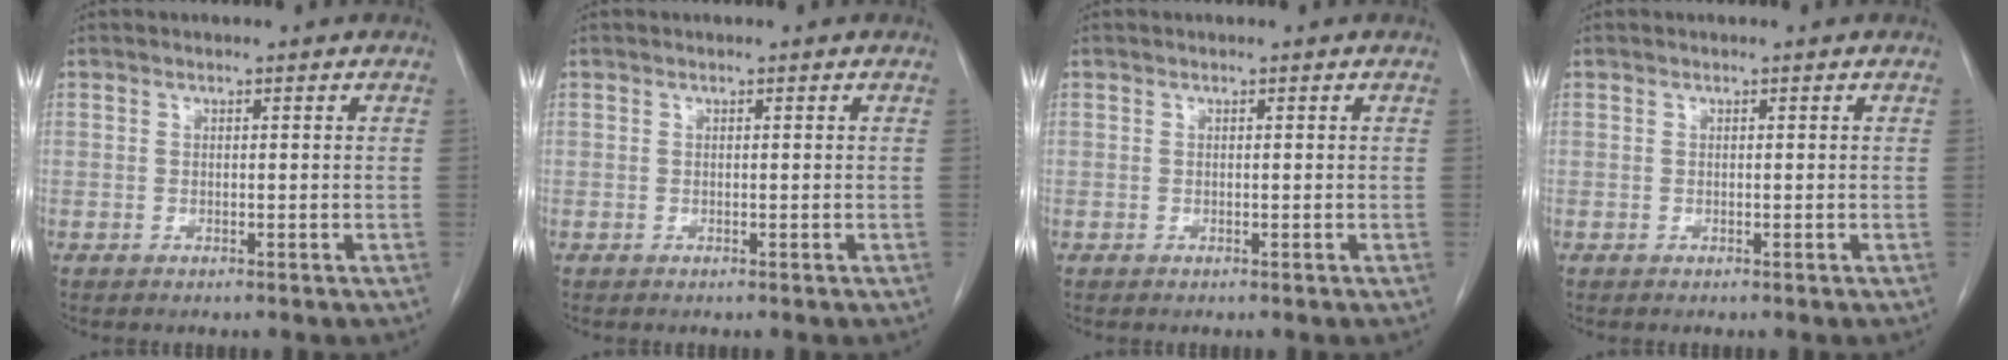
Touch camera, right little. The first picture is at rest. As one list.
[{"total": 0.0}, {"total": 0.0}, {"total": 0.0}]